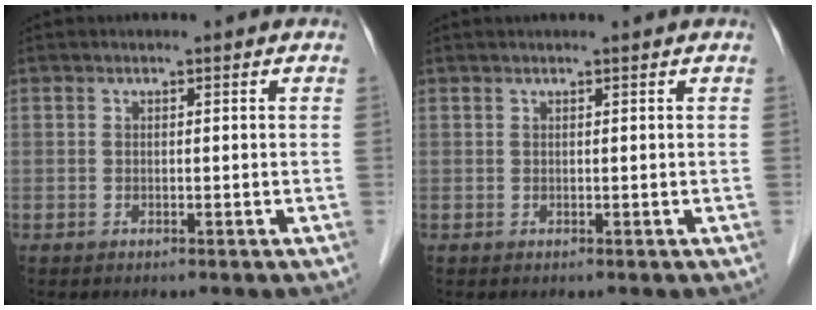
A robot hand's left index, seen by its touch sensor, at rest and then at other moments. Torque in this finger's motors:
{"motor_torque": [0.50, -0.50, 0.06, -0.01]}